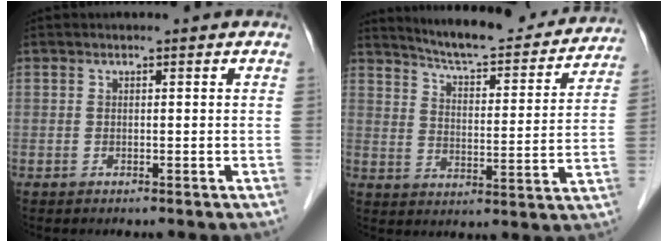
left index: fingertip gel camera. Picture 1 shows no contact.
{"total": 20.1, "force": [18.6, 3.0, 6.8], "torque": [-0.093, -0.024, 0.243]}